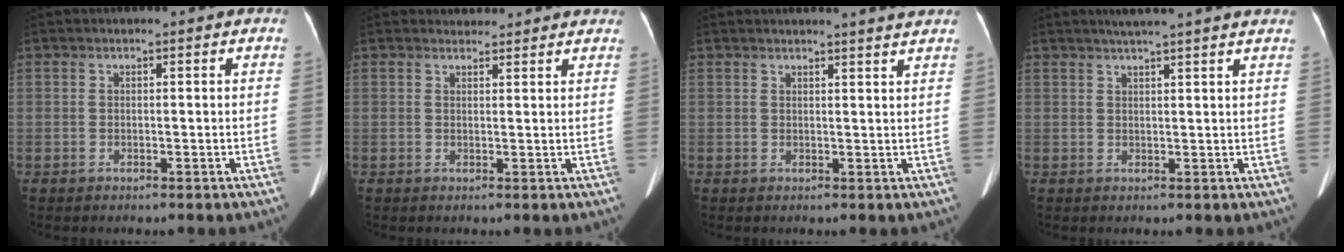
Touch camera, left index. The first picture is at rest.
{"total": 3.5, "force": [3.3, 1.1, 0.1], "torque": [-0.002, 0.016, 0.036]}
{"total": 5.2, "force": [4.8, -0.8, 1.8], "torque": [-0.021, 0.003, 0.043]}
{"total": 8.1, "force": [6.9, -0.5, 4.1], "torque": [-0.059, 0.025, 0.080]}